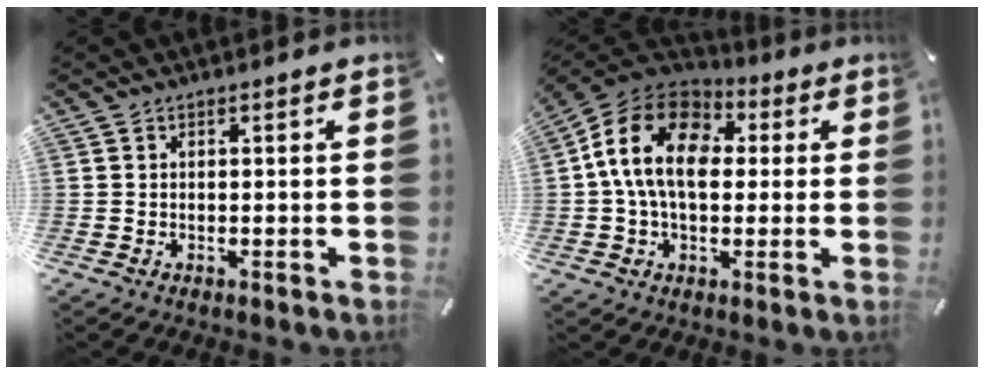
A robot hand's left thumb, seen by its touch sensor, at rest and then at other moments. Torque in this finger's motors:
{"motor_torque": [0.75, 0.76, 2.30, -0.47, 0.21]}